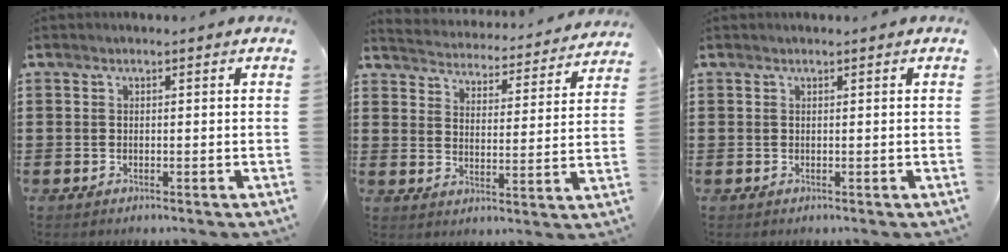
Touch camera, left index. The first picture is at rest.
{"total": 4.0, "force": [3.9, -0.5, -0.4], "torque": [-0.018, -0.041, 0.062]}
{"total": 0.0}